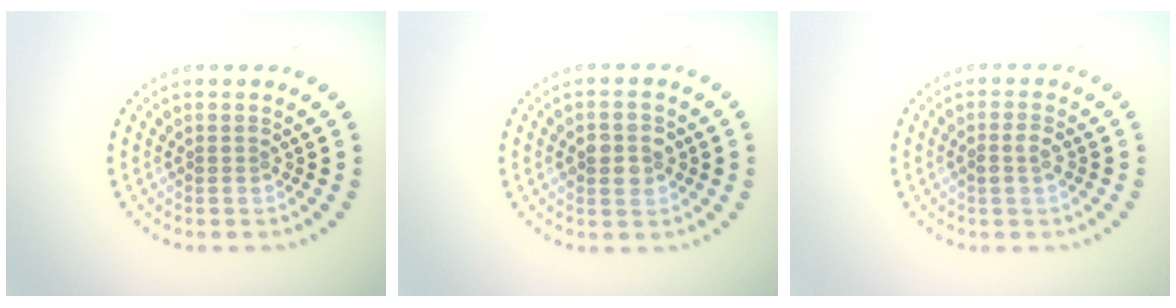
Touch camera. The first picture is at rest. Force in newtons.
{"total": 2.8, "press": 2.8, "slide": 0.2}
{"total": 1.4, "press": 1.4, "slide": 0.4}